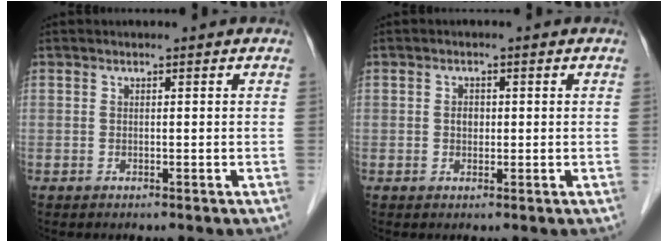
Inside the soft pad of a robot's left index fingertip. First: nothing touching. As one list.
[{"total": 1.6, "force": [0.0, 1.3, 0.9], "torque": [-0.017, 0.002, 0.002]}]